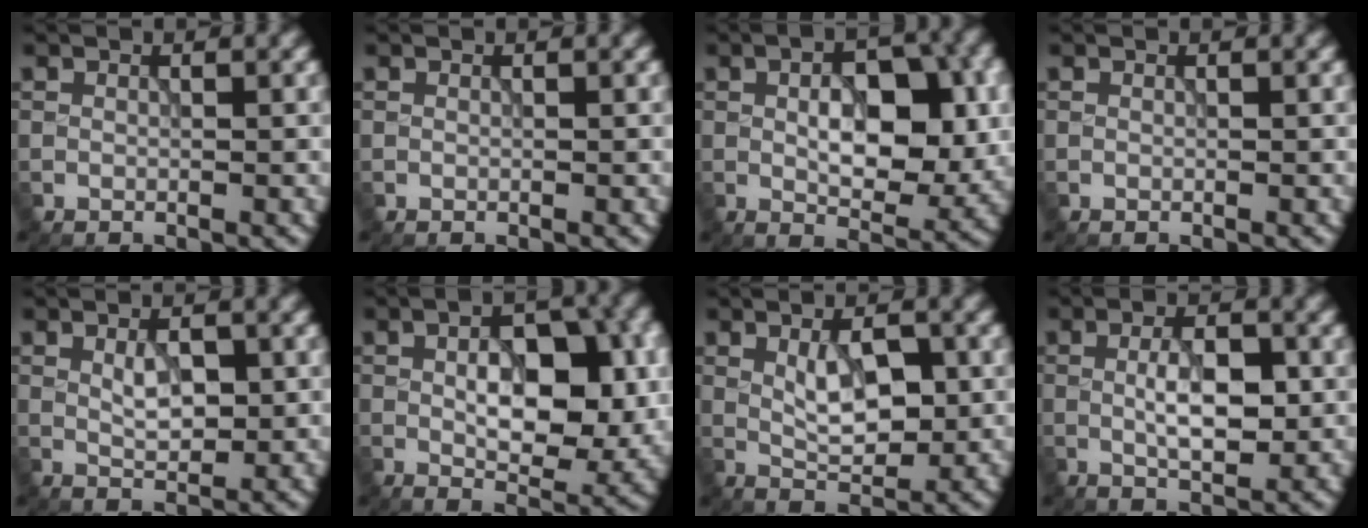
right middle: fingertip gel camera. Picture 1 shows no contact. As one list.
[{"total": 0.0}, {"total": 7.6, "force": [0.3, 3.9, 6.5], "torque": [-0.095, -0.004, 0.006]}, {"total": 0.0}, {"total": 2.4, "force": [0.4, 1.1, 2.1], "torque": [-0.040, -0.001, 0.008]}, {"total": 8.4, "force": [0.2, 4.4, 7.2], "torque": [-0.106, -0.004, 0.005]}, {"total": 4.2, "force": [0.4, 1.8, 3.7], "torque": [-0.068, -0.001, 0.010]}, {"total": 4.3, "force": [-0.1, 1.7, 4.0], "torque": [-0.074, 0.001, -0.001]}]